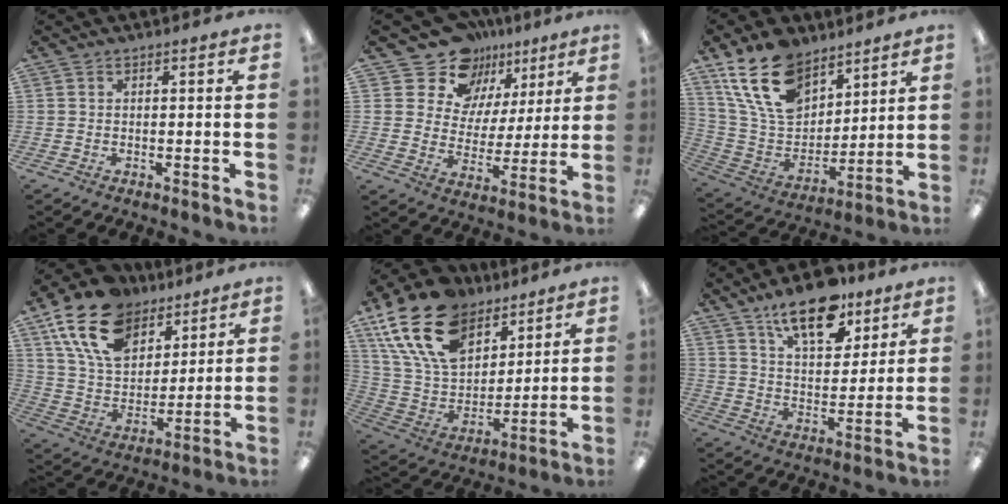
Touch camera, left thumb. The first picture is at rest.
{"total": 14.9, "force": [10.8, 9.9, 3.0], "torque": [-0.062, -0.081, 0.202]}
{"total": 18.9, "force": [12.1, 11.1, 9.4], "torque": [-0.199, -0.049, 0.228]}
{"total": 18.8, "force": [11.4, 11.6, 9.3], "torque": [-0.179, -0.043, 0.214]}
{"total": 21.6, "force": [12.6, 13.2, 11.4], "torque": [-0.241, -0.053, 0.236]}
{"total": 16.1, "force": [11.4, 7.2, 8.7], "torque": [-0.128, -0.060, 0.195]}